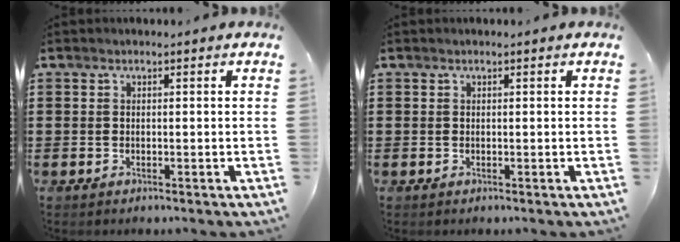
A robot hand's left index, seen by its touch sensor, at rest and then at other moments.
{"total": 0.0}